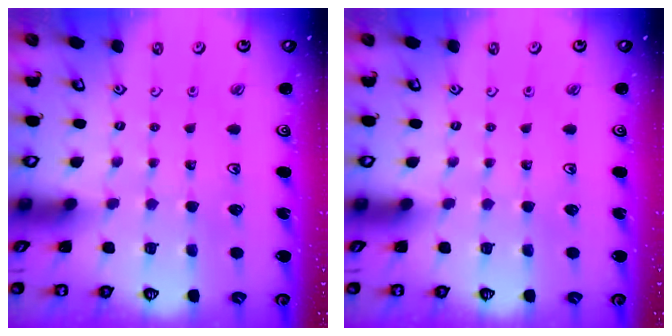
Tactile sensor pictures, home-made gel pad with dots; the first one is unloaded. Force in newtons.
{"total": 0.0}